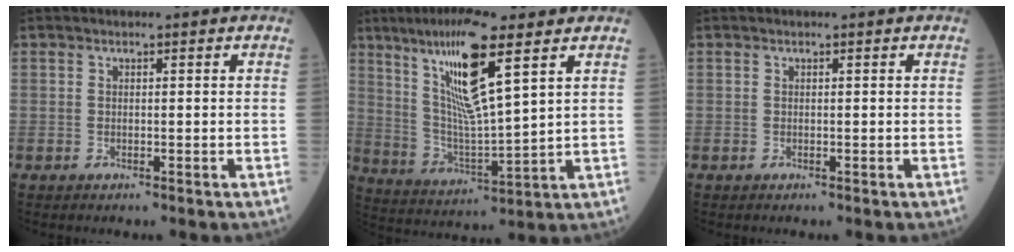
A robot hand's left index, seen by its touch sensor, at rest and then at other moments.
{"total": 13.8, "force": [7.4, 1.2, 11.6], "torque": [-0.235, -0.002, 0.141]}
{"total": 0.0}